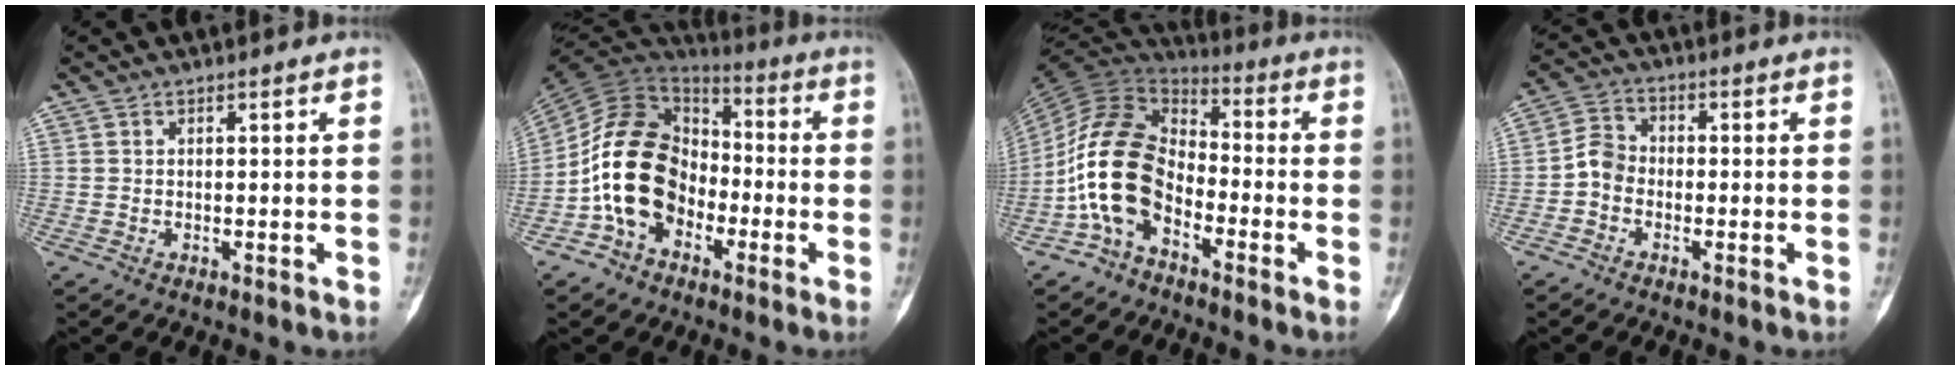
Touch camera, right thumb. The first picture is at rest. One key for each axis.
{"total": 16.2, "fx": -4.7, "fy": 11.8, "fz": 10.1, "tx": -0.163, "ty": 0.055, "tz": -0.097}
{"total": 14.4, "fx": -5.3, "fy": 9.0, "fz": 9.9, "tx": -0.183, "ty": 0.061, "tz": -0.118}
{"total": 4.6, "fx": -1.5, "fy": 3.6, "fz": 2.4, "tx": -0.034, "ty": 0.018, "tz": -0.042}